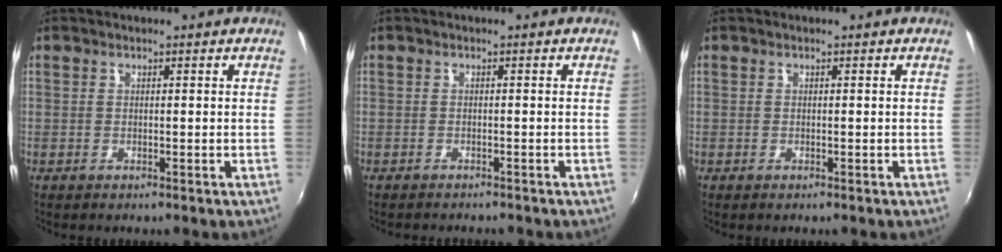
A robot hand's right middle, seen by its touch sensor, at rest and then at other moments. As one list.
[{"total": 2.7, "force": [-2.5, 0.6, 0.8], "torque": [-0.021, -0.012, -0.039]}, {"total": 0.0}]